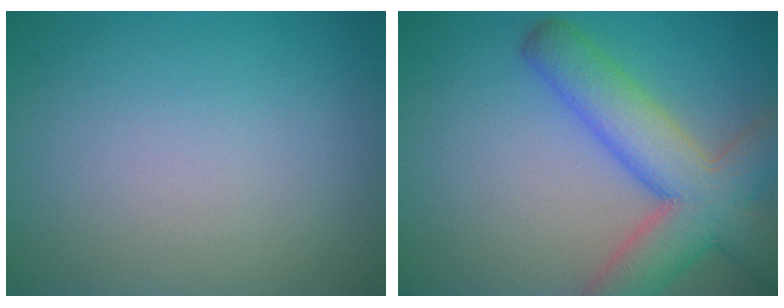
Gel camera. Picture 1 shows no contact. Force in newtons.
{"total": 8.4, "press": 8.4, "slide": 0.4}